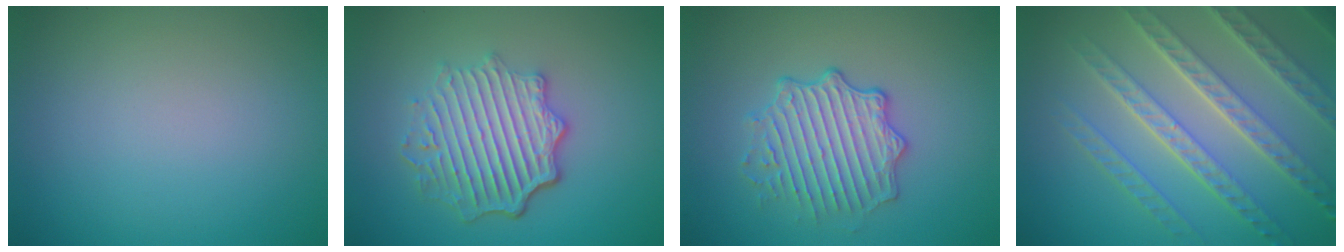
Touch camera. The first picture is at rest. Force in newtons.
{"total": 6.1, "press": 4.6, "slide": 4.0}
{"total": 4.0, "press": 3.7, "slide": 1.6}
{"total": 8.1, "press": 5.6, "slide": 5.8}